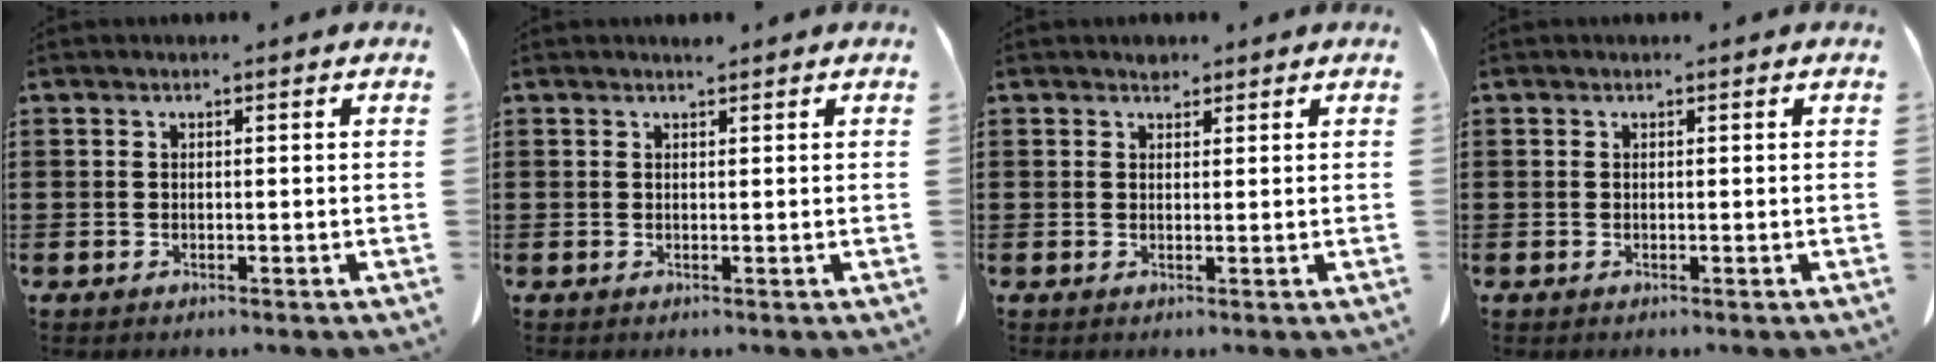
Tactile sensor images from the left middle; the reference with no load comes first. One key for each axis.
{"total": 0.7, "fx": 0.7, "fy": 0.1, "fz": 0.2, "tx": -0.005, "ty": -0.001, "tz": 0.014}
{"total": 1.3, "fx": 1.1, "fy": 0.7, "fz": 0.3, "tx": -0.001, "ty": -0.001, "tz": 0.019}
{"total": 0.0}